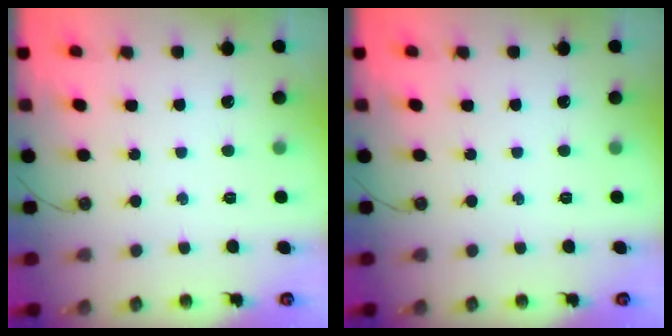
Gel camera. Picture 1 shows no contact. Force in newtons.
{"total": 0.0}